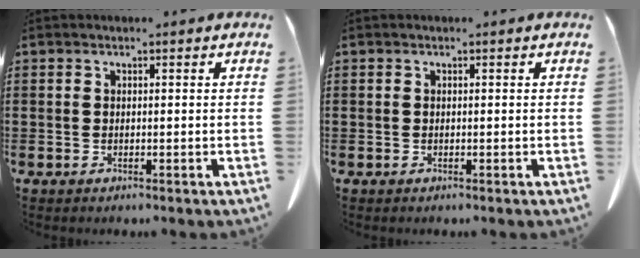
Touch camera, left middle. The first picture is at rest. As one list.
[{"total": 0.0}]